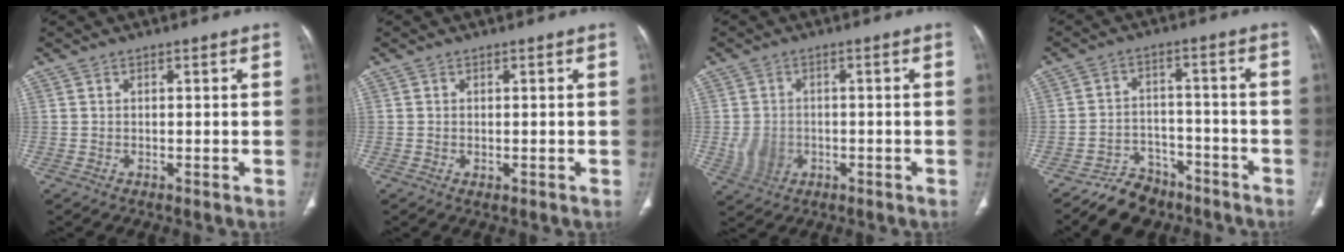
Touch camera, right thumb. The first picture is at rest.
{"total": 0.7, "force": [-0.1, 0.5, 0.5], "torque": [-0.009, -0.003, 0.001]}
{"total": 5.1, "force": [-1.1, 4.2, 2.6], "torque": [-0.039, 0.007, -0.010]}
{"total": 8.7, "force": [-7.0, 5.0, 1.5], "torque": [-0.007, 0.056, -0.116]}